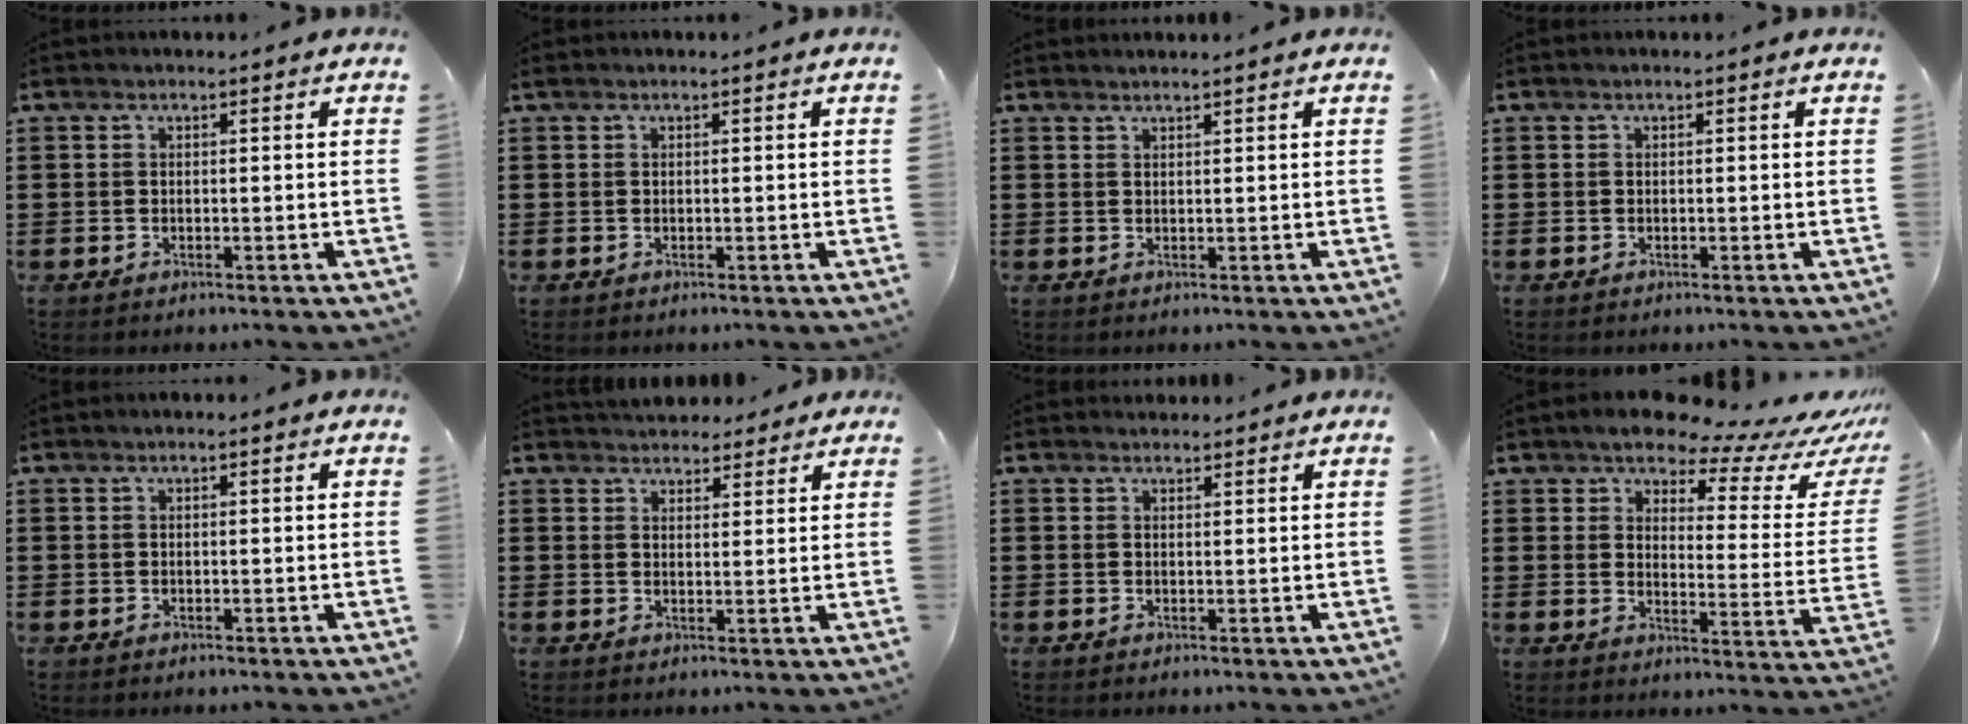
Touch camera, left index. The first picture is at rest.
{"total": 0.0}
{"total": 0.9, "force": [0.9, 0.0, 0.1], "torque": [-0.004, -0.002, 0.018]}
{"total": 0.0}
{"total": 0.0}
{"total": 3.4, "force": [3.0, 1.6, 0.0], "torque": [-0.004, -0.006, 0.056]}
{"total": 1.3, "force": [1.2, 0.5, 0.1], "torque": [-0.003, 0.003, 0.023]}
{"total": 8.1, "force": [7.3, 2.0, 2.8], "torque": [-0.063, -0.054, 0.124]}